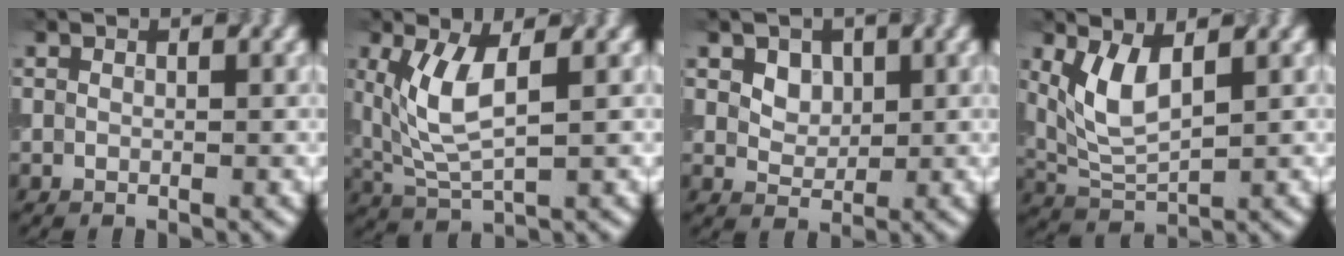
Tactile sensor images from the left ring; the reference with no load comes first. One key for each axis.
{"total": 5.4, "fx": 1.2, "fy": 2.2, "fz": 4.8, "tx": -0.112, "ty": 0.003, "tz": 0.037}
{"total": 2.4, "fx": 0.9, "fy": 1.7, "fz": 1.4, "tx": -0.026, "ty": 0.001, "tz": 0.030}
{"total": 4.5, "fx": 1.5, "fy": 2.0, "fz": 3.8, "tx": -0.091, "ty": 0.004, "tz": 0.041}